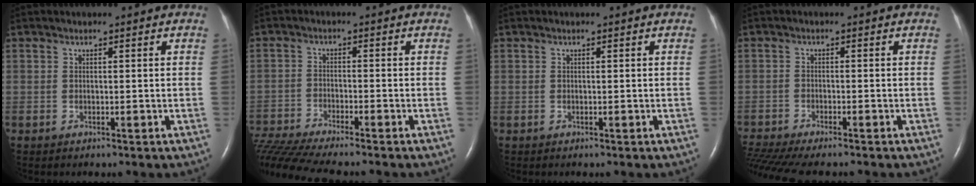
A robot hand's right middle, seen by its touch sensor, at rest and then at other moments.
{"total": 13.0, "force": [-11.6, -0.1, 5.8], "torque": [-0.108, -0.018, -0.198]}
{"total": 0.0}
{"total": 10.7, "force": [-9.3, 1.1, 5.0], "torque": [-0.089, -0.008, -0.148]}